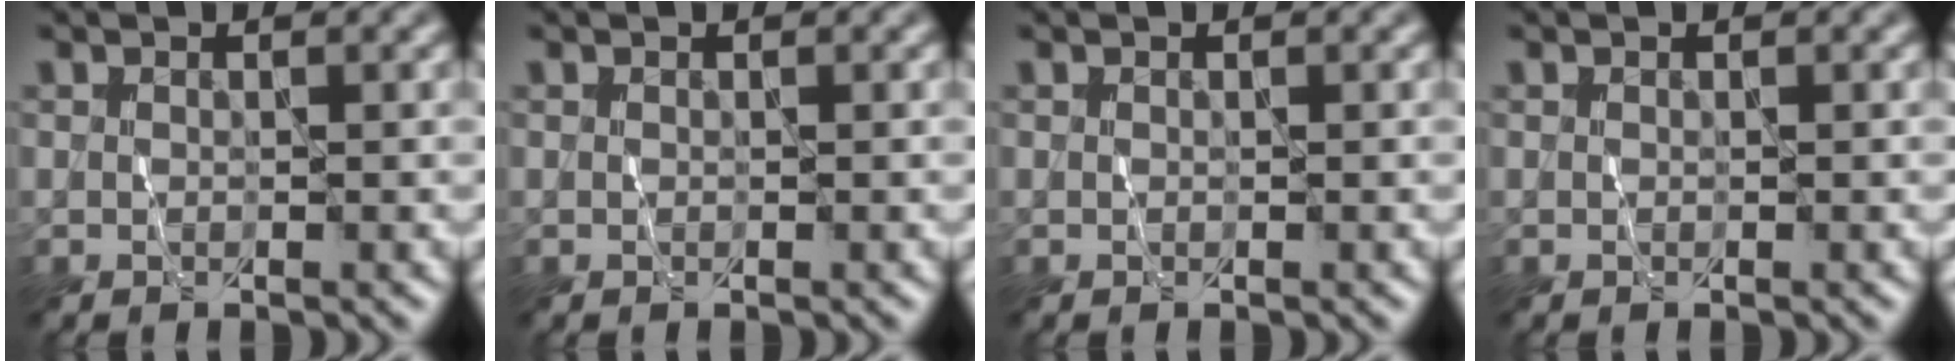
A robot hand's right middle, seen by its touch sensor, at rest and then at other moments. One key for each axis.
{"total": 0.0}
{"total": 0.0}
{"total": 0.0}